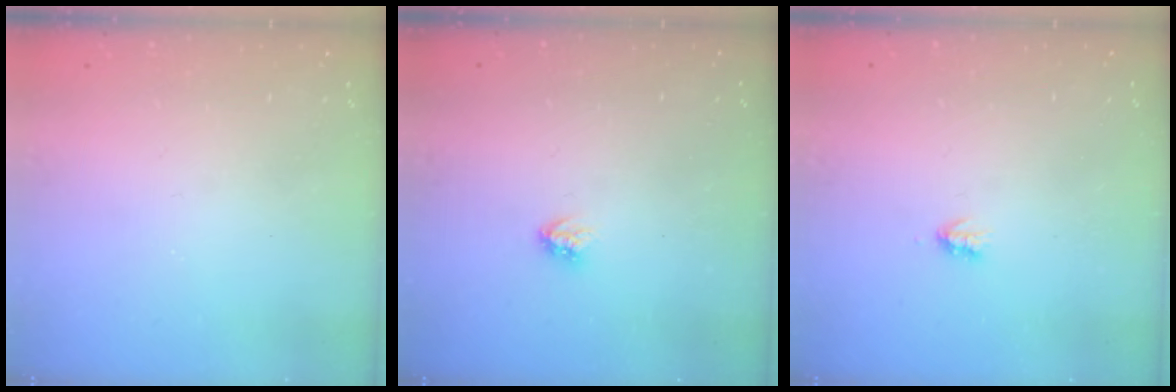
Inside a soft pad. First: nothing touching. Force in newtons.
{"total": 3.0, "press": 2.9, "slide": 0.4}
{"total": 1.9, "press": 1.8, "slide": 0.4}